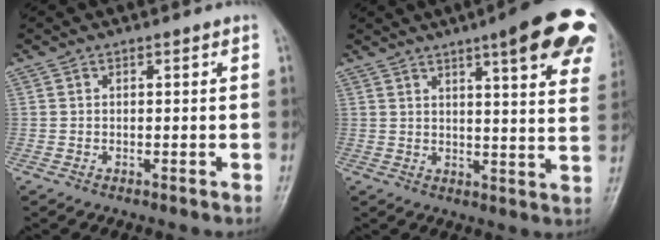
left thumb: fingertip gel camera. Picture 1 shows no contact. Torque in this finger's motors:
{"motor_torque": [0.57, 0.46, 1.54, -1.24, 0.05]}